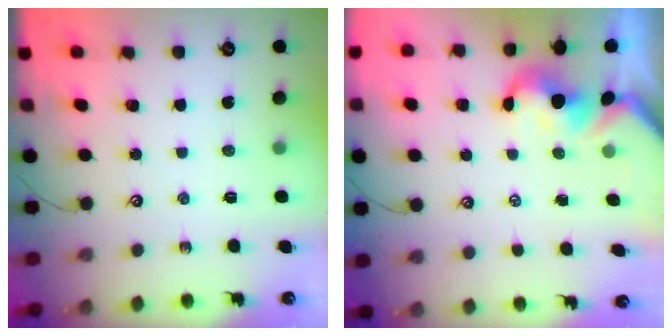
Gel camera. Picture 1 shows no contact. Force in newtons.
{"total": 0.8, "press": 0.6, "slide": 0.4}